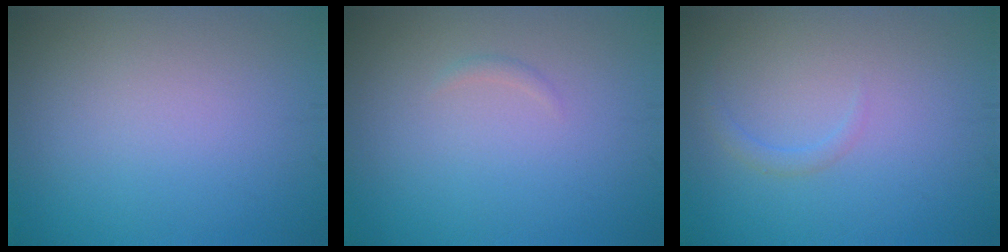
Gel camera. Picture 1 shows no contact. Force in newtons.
{"total": 0.5, "press": 0.5, "slide": 0.0}
{"total": 1.0, "press": 1.0, "slide": 0.1}